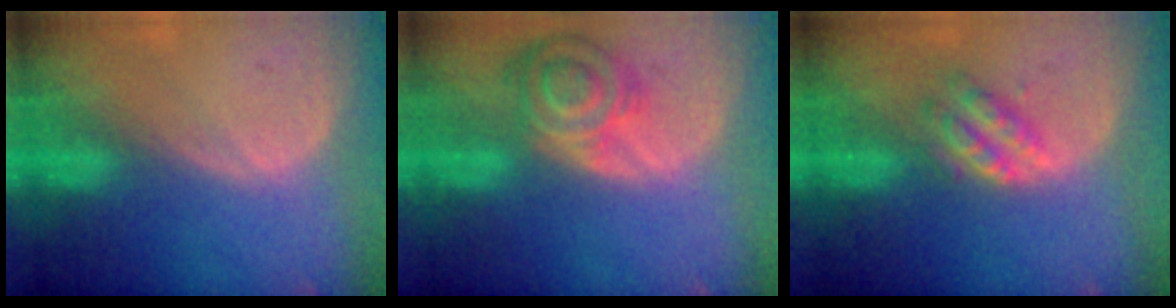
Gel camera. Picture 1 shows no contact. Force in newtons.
{"total": 8.2, "press": 7.3, "slide": 3.8}
{"total": 4.9, "press": 4.3, "slide": 2.3}